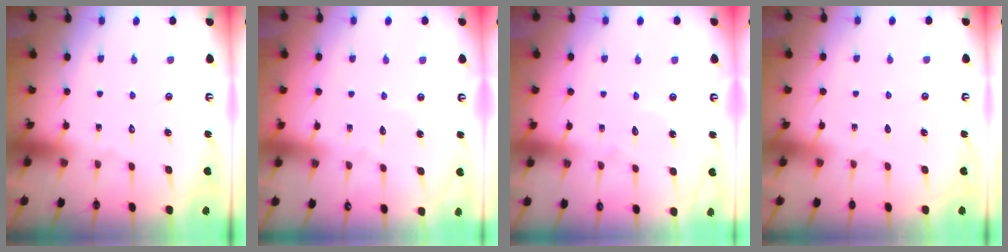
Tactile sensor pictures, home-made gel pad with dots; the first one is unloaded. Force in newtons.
{"total": 2.4, "press": 2.4, "slide": 0.3}
{"total": 4.6, "press": 4.6, "slide": 0.1}
{"total": 0.5, "press": 0.2, "slide": 0.5}